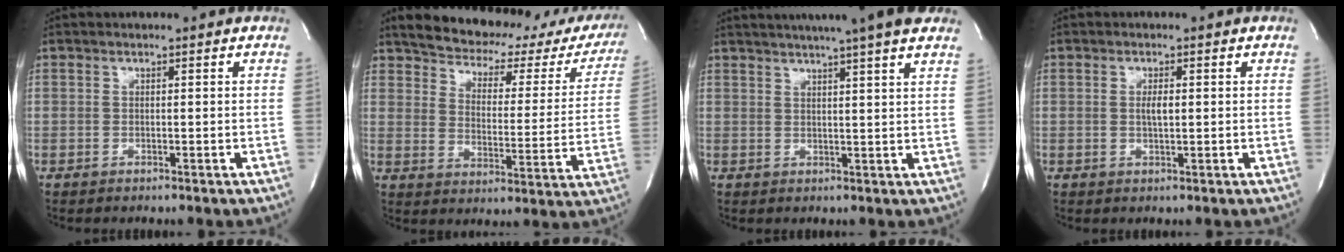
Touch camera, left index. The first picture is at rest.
{"total": 22.1, "force": [19.1, 7.7, 8.0], "torque": [-0.106, -0.026, 0.224]}
{"total": 14.5, "force": [11.9, 0.1, 8.3], "torque": [-0.131, 0.027, 0.145]}
{"total": 1.9, "force": [0.1, 0.5, 1.8], "torque": [-0.035, -0.002, 0.002]}